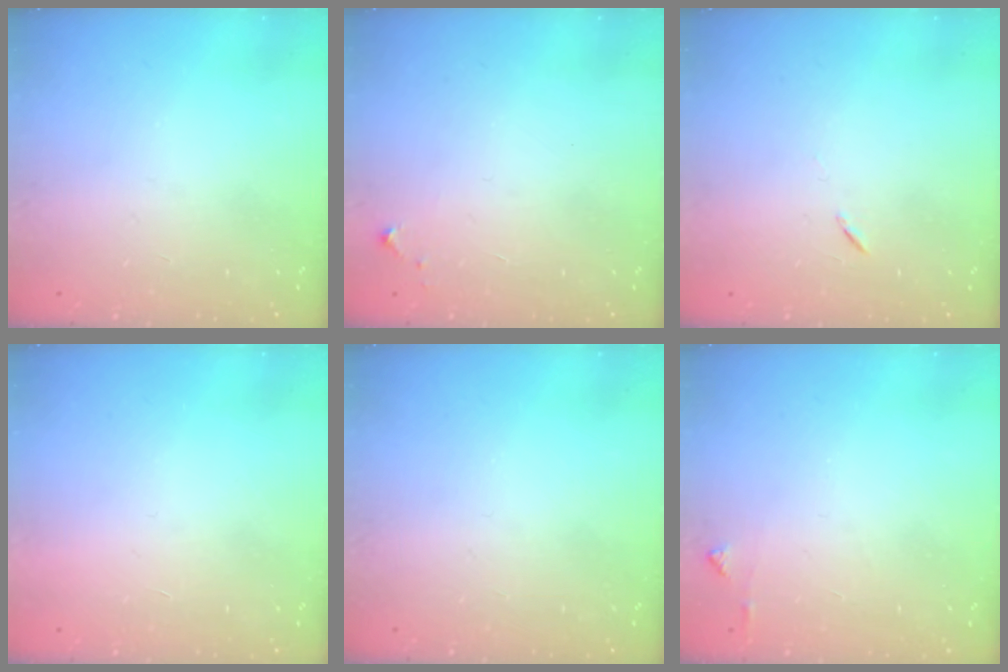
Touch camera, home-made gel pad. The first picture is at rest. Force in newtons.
{"total": 4.3, "press": 4.3, "slide": 0.7}
{"total": 5.8, "press": 5.4, "slide": 2.1}
{"total": 1.5, "press": 1.5, "slide": 0.1}
{"total": 0.0}
{"total": 3.5, "press": 3.4, "slide": 0.5}